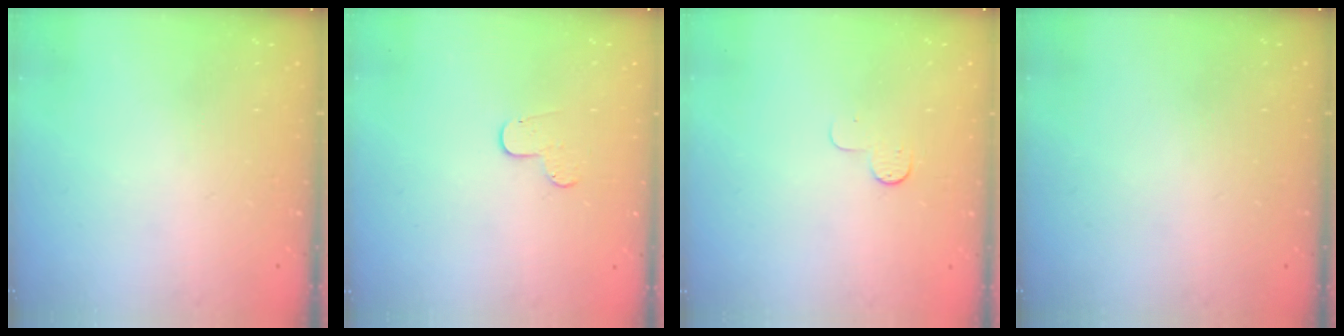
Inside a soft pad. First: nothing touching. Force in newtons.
{"total": 4.5, "press": 4.5, "slide": 0.4}
{"total": 5.0, "press": 5.0, "slide": 0.4}
{"total": 0.0}